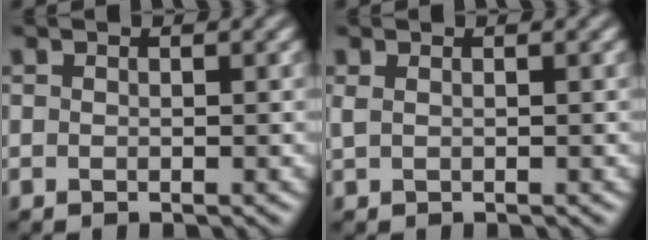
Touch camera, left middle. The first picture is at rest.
{"total": 0.8, "force": [0.4, 0.3, 0.6], "torque": [-0.014, 0.004, 0.008]}